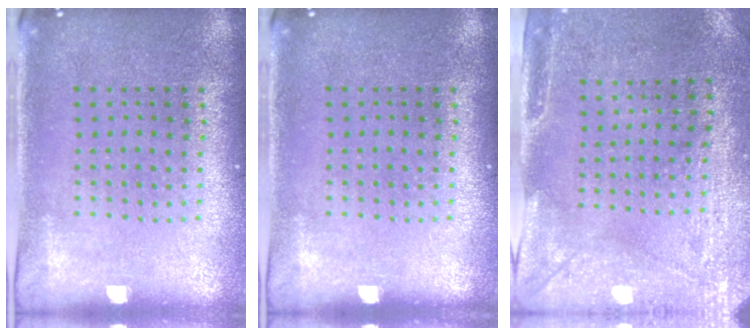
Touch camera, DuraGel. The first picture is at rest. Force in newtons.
{"total": 0.0}
{"total": 3.0, "press": 2.3, "slide": 1.8}